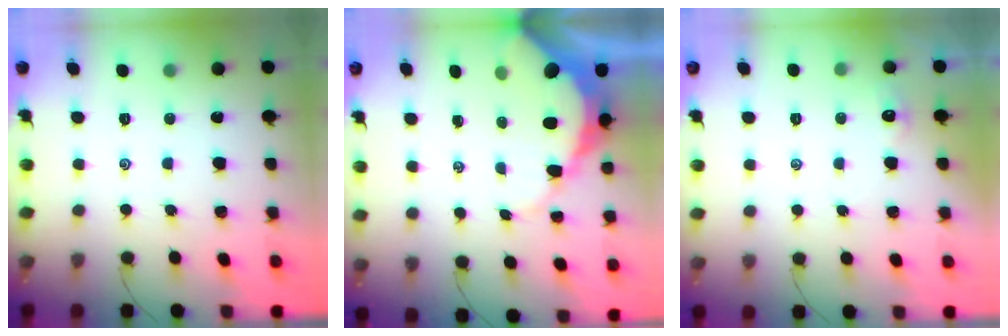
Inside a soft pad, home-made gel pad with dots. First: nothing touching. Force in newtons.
{"total": 9.6, "press": 9.5, "slide": 0.9}
{"total": 2.4, "press": 2.4, "slide": 0.3}